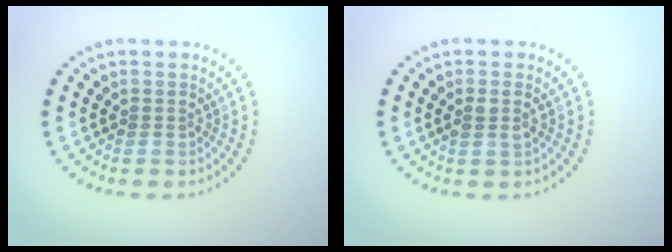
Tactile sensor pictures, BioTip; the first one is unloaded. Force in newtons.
{"total": 1.3, "press": 1.2, "slide": 0.5}